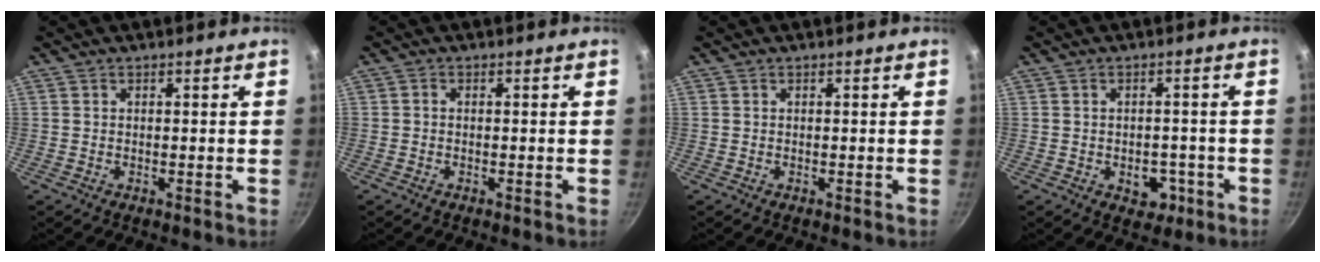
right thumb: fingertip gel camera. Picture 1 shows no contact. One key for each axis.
{"total": 0.5, "fx": -0.2, "fy": 0.3, "fz": 0.4, "tx": -0.009, "ty": 0.004, "tz": -0.006}
{"total": 0.0}
{"total": 5.0, "fx": -1.8, "fy": 3.6, "fz": 2.9, "tx": -0.018, "ty": 0.013, "tz": -0.015}